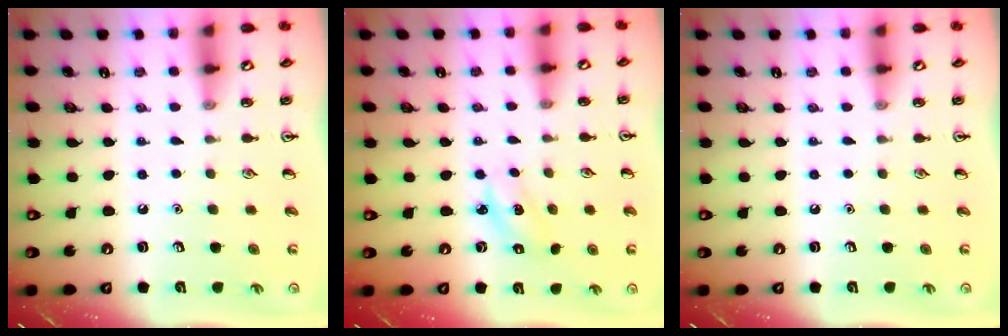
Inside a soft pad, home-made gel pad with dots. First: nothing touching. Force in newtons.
{"total": 2.2, "press": 2.1, "slide": 0.7}
{"total": 0.0}